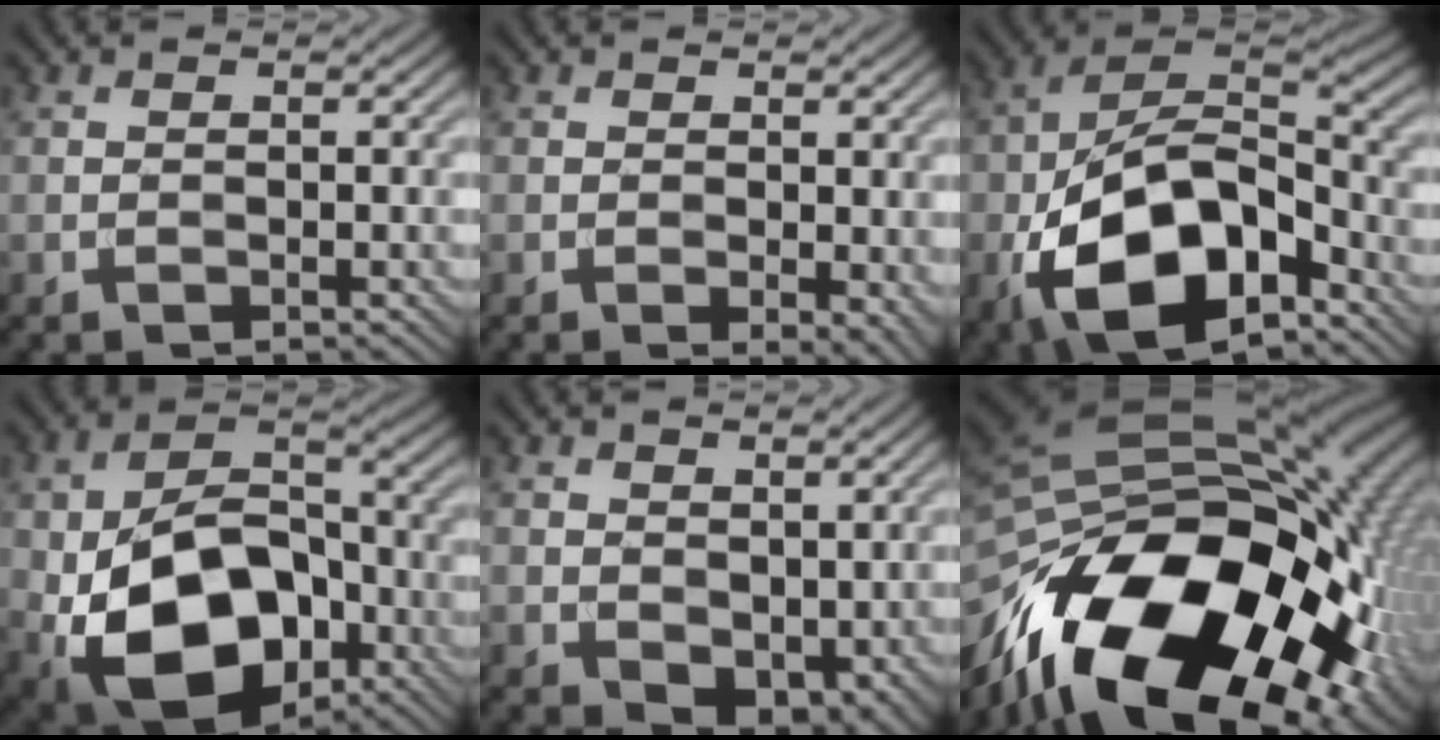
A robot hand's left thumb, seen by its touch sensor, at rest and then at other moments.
{"total": 2.8, "force": [-0.3, 1.2, 2.4], "torque": [-0.032, -0.005, -0.003]}
{"total": 17.4, "force": [-7.7, 9.1, 12.6], "torque": [-0.226, -0.027, -0.146]}
{"total": 17.3, "force": [-5.7, 11.0, 12.1], "torque": [-0.224, -0.031, -0.098]}
{"total": 5.4, "force": [1.4, 3.6, 3.8], "torque": [-0.073, -0.015, 0.033]}
{"total": 21.6, "force": [-10.0, 12.4, 14.7], "torque": [-0.290, -0.050, -0.143]}